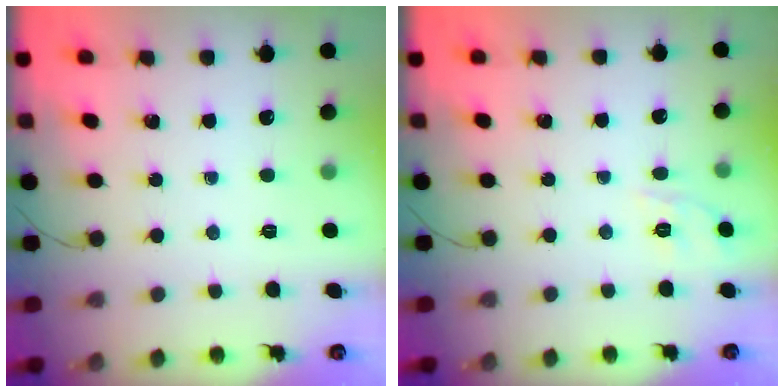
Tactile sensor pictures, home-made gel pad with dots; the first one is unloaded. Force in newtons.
{"total": 8.5, "press": 8.3, "slide": 1.8}